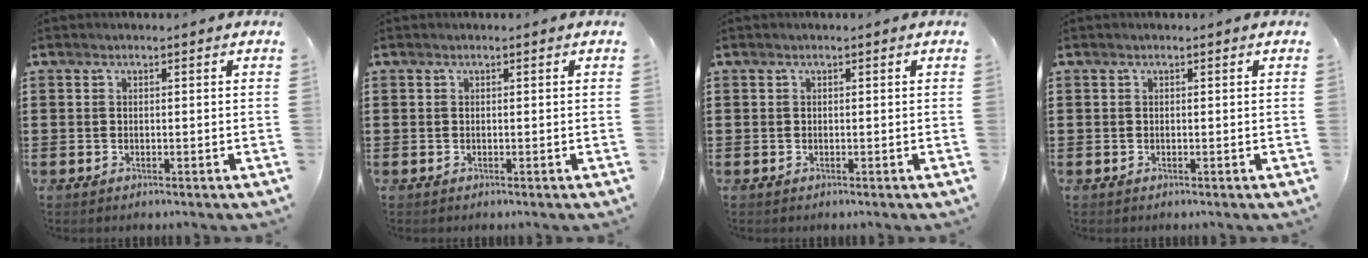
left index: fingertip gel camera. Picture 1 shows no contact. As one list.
[{"total": 0.0}, {"total": 0.0}, {"total": 0.0}]